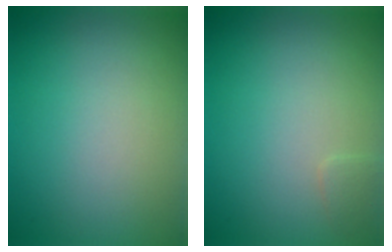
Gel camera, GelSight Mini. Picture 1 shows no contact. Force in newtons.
{"total": 0.8, "press": 0.8, "slide": 0.1}